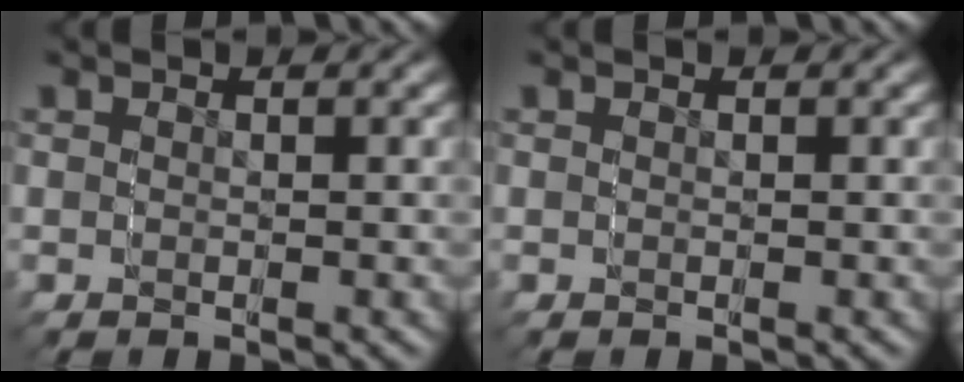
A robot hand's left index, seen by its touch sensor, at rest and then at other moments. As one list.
[{"total": 0.0}]